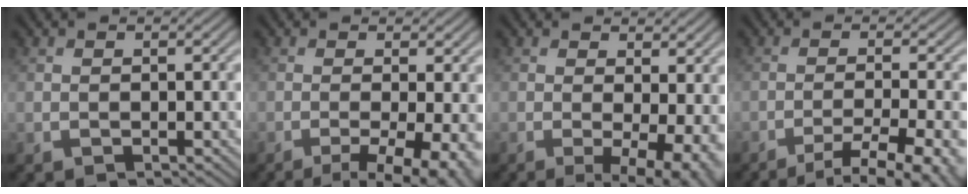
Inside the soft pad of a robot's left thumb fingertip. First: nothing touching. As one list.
[{"total": 7.9, "force": [-2.9, 2.1, 7.1], "torque": [-0.098, -0.009, -0.036]}, {"total": 6.9, "force": [-0.4, 2.1, 6.5], "torque": [-0.094, -0.008, -0.001]}, {"total": 8.2, "force": [-5.5, 1.3, 5.9], "torque": [-0.091, -0.006, -0.076]}]